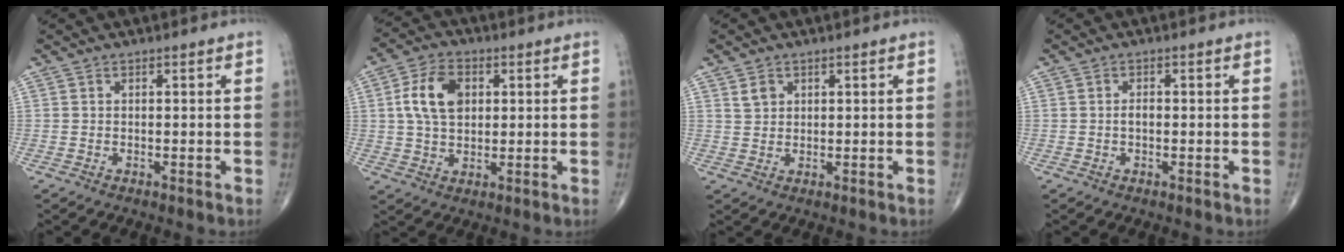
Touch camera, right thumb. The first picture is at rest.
{"total": 9.6, "force": [2.0, 6.2, 7.0], "torque": [-0.121, 0.005, 0.035]}
{"total": 2.5, "force": [1.3, 1.9, 1.0], "torque": [-0.010, -0.005, 0.026]}
{"total": 1.2, "force": [-0.2, 0.7, 1.0], "torque": [-0.016, 0.001, -0.004]}